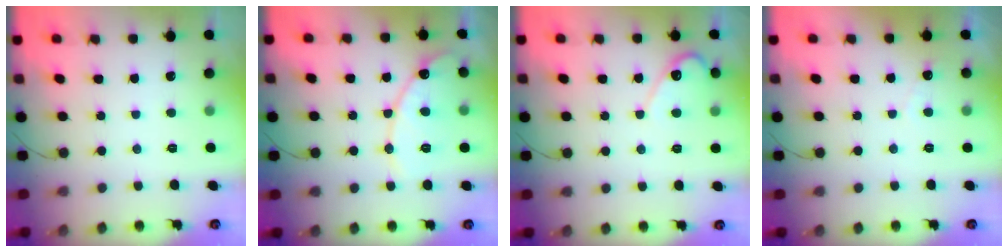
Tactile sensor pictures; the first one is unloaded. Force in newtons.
{"total": 13.0, "press": 12.9, "slide": 1.1}
{"total": 5.7, "press": 5.7, "slide": 0.3}
{"total": 2.5, "press": 2.5, "slide": 0.1}